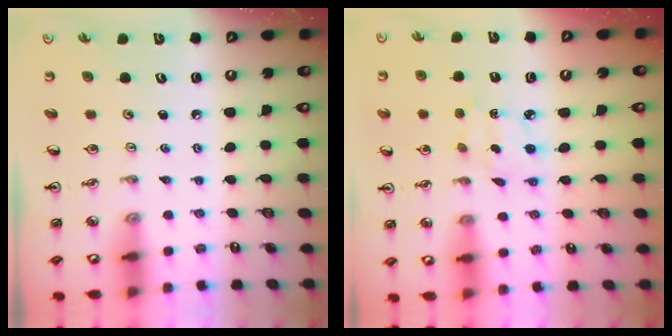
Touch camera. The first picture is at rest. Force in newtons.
{"total": 3.1, "press": 3.1, "slide": 0.2}